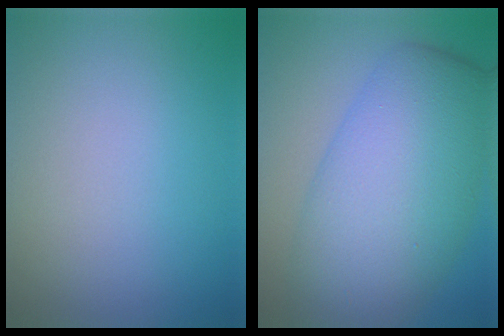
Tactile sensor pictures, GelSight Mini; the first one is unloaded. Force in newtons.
{"total": 11.2, "press": 11.2, "slide": 0.3}